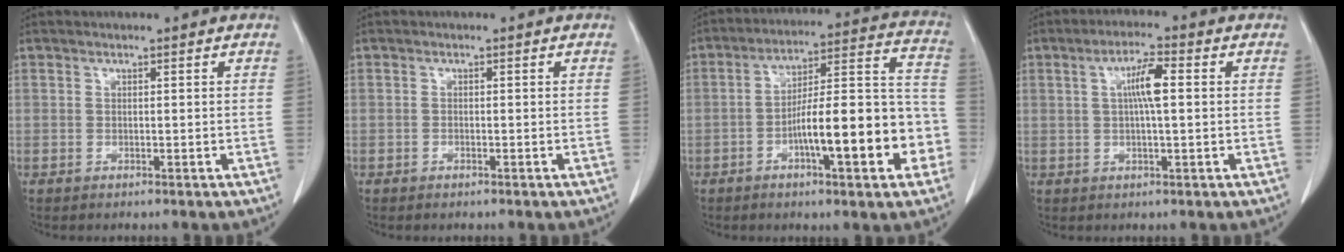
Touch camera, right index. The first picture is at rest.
{"total": 0.5, "force": [-0.4, 0.3, 0.2], "torque": [-0.006, 0.000, -0.006]}
{"total": 17.3, "force": [-5.5, 3.5, 16.0], "torque": [-0.231, 0.029, -0.080]}
{"total": 5.2, "force": [0.8, 0.6, 5.1], "torque": [-0.094, 0.008, 0.014]}